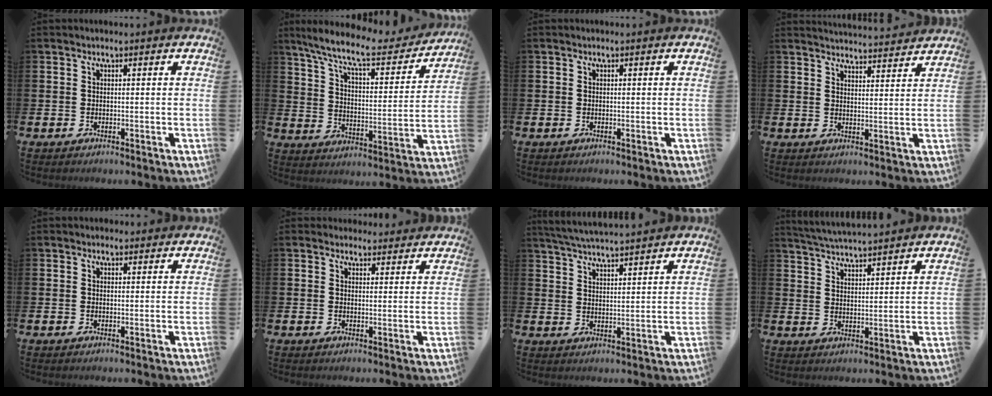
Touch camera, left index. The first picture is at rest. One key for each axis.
{"total": 10.2, "fx": 8.7, "fy": 2.1, "fz": 4.8, "tx": -0.123, "ty": -0.051, "tz": 0.146}
{"total": 0.0}
{"total": 4.2, "fx": 4.2, "fy": 0.1, "fz": 0.0, "tx": -0.005, "ty": -0.032, "tz": 0.074}
{"total": 0.8, "fx": 0.6, "fy": 0.5, "fz": 0.1, "tx": 0.008, "ty": 0.003, "tz": 0.009}
{"total": 2.7, "fx": 2.5, "fy": 1.0, "fz": -0.1, "tx": 0.007, "ty": -0.009, "tz": 0.044}
{"total": 4.4, "fx": 4.4, "fy": -0.3, "fz": 0.6, "tx": -0.028, "ty": -0.023, "tz": 0.079}
{"total": 4.5, "fx": 4.4, "fy": -0.1, "fz": 0.3, "tx": -0.022, "ty": -0.024, "tz": 0.080}